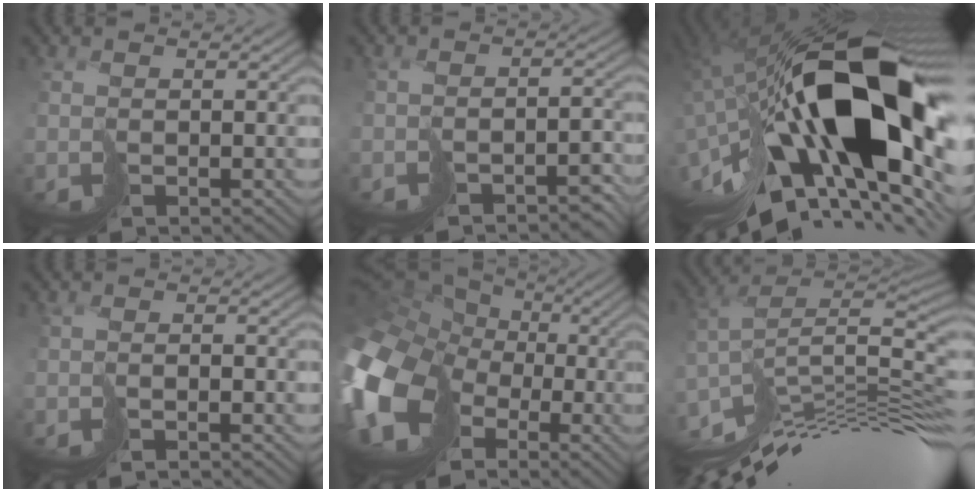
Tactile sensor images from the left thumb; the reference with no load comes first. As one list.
[{"total": 4.6, "force": [-3.8, 1.8, 2.0], "torque": [-0.011, -0.011, -0.053]}, {"total": 20.0, "force": [-1.6, 9.5, 17.5], "torque": [-0.345, -0.027, -0.024]}, {"total": 1.6, "force": [-1.6, -0.2, 0.2], "torque": [0.005, 0.003, -0.031]}, {"total": 20.5, "force": [-5.4, 15.4, 12.4], "torque": [-0.332, -0.039, -0.087]}, {"total": 14.0, "force": [-5.1, 3.5, 12.5], "torque": [-0.208, 0.018, -0.089]}]